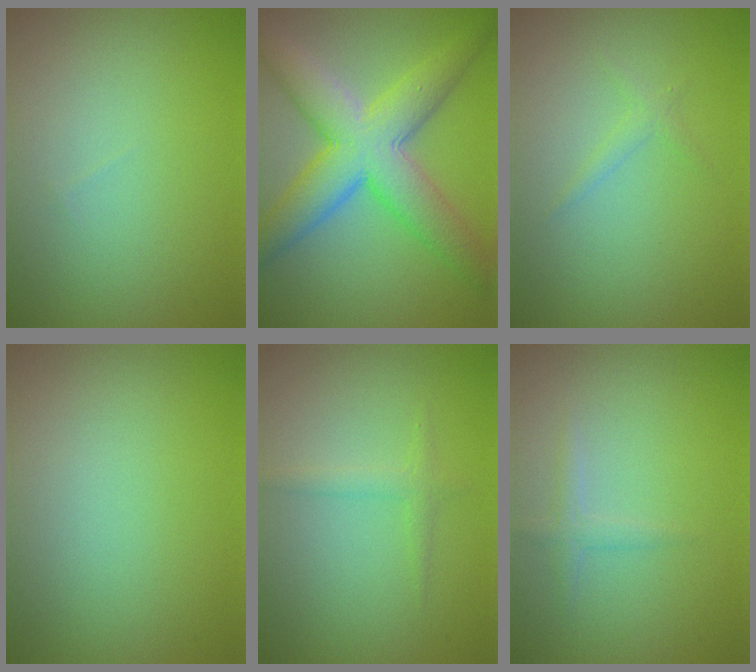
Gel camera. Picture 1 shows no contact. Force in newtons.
{"total": 9.1, "press": 9.1, "slide": 0.2}
{"total": 1.0, "press": 1.0, "slide": 0.0}
{"total": 0.0}
{"total": 1.3, "press": 1.3, "slide": 0.1}
{"total": 1.1, "press": 1.1, "slide": 0.1}